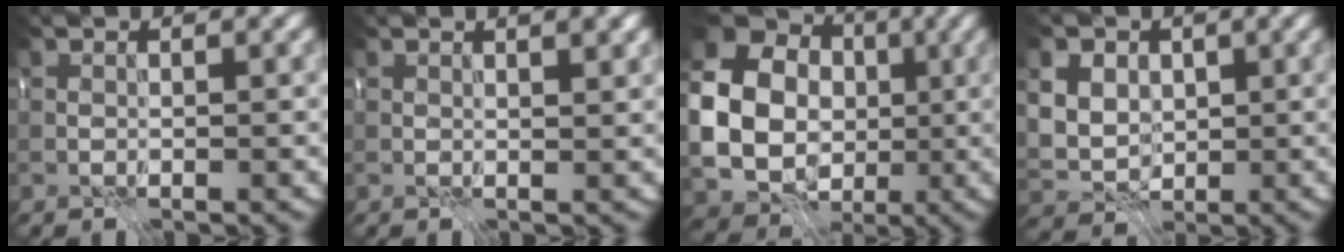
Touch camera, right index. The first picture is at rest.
{"total": 2.4, "force": [1.3, 0.6, 1.9], "torque": [-0.026, 0.000, 0.020]}
{"total": 11.9, "force": [0.1, 10.4, 5.7], "torque": [-0.124, -0.014, -0.012]}
{"total": 7.7, "force": [2.8, 6.2, 3.6], "torque": [-0.069, 0.019, 0.038]}